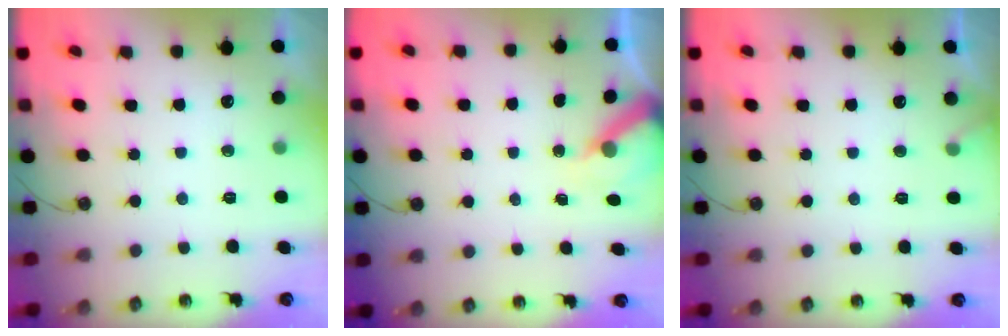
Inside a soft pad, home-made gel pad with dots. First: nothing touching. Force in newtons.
{"total": 6.0, "press": 6.0, "slide": 0.3}
{"total": 4.0, "press": 4.0, "slide": 0.3}